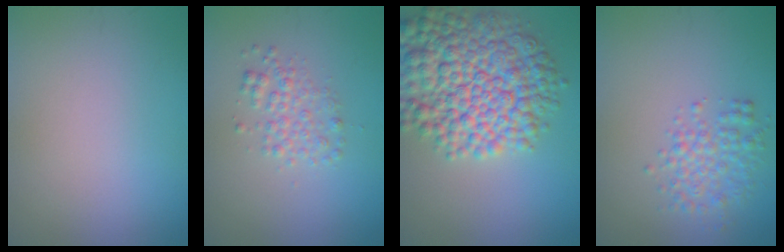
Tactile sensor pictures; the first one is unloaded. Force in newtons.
{"total": 2.2, "press": 2.2, "slide": 0.0}
{"total": 10.8, "press": 10.8, "slide": 0.3}
{"total": 3.0, "press": 3.0, "slide": 0.1}